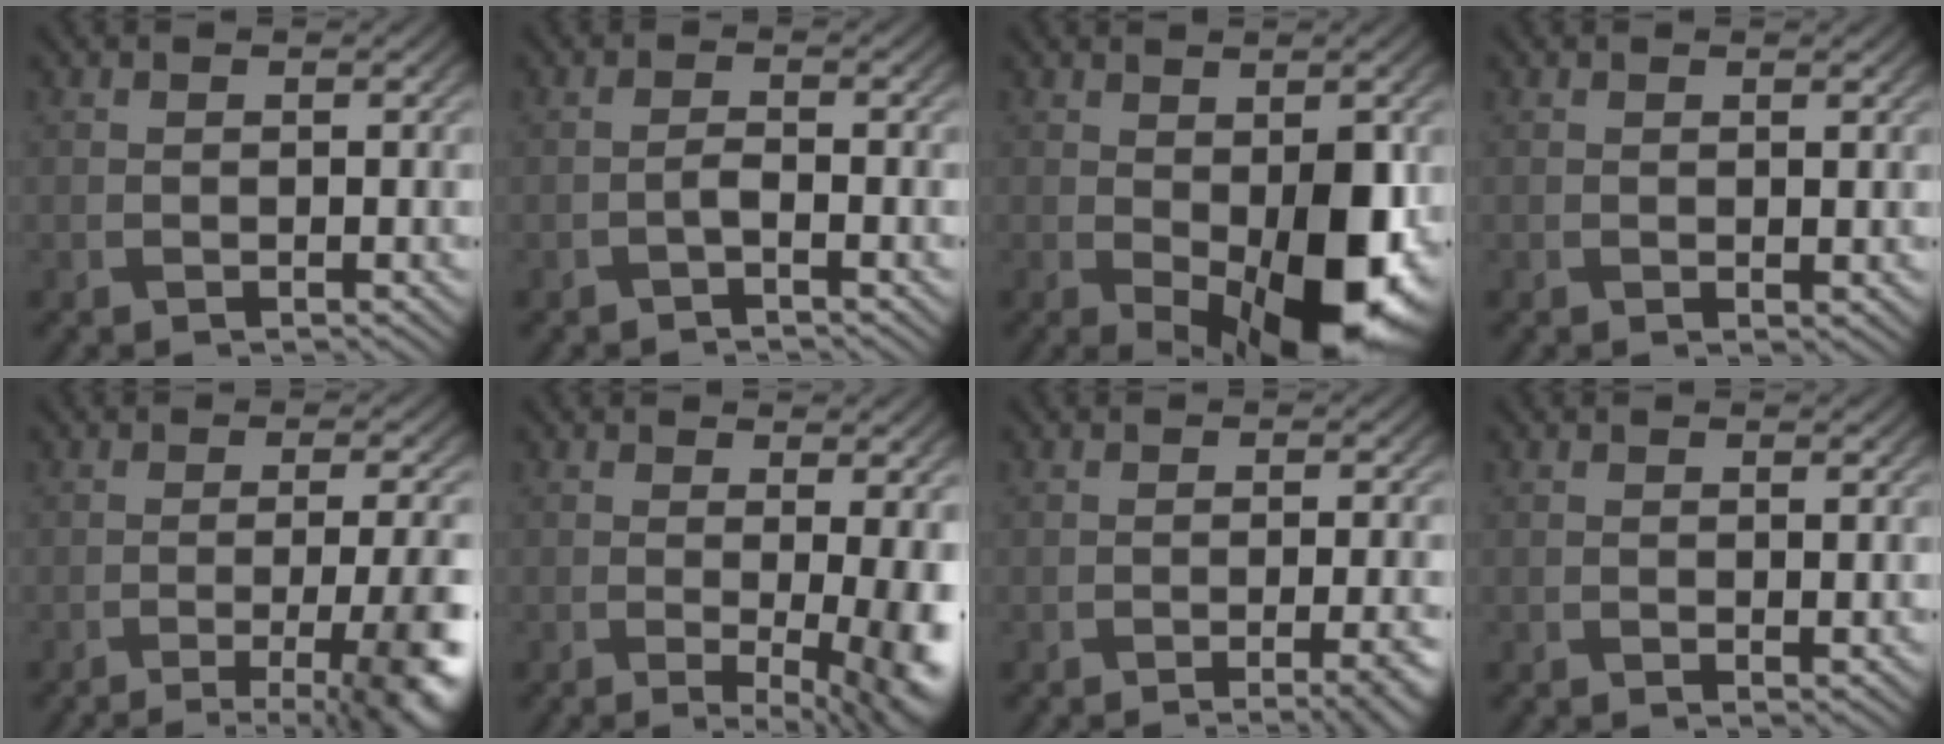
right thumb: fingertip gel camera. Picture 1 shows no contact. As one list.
[{"total": 1.3, "force": [-0.9, 0.2, 0.9], "torque": [-0.018, 0.005, -0.020]}, {"total": 12.5, "force": [-2.8, 6.1, 10.6], "torque": [-0.145, -0.032, -0.019]}, {"total": 0.6, "force": [0.4, 0.1, 0.5], "torque": [-0.005, -0.002, 0.005]}, {"total": 12.2, "force": [-5.1, 3.6, 10.6], "torque": [-0.113, -0.005, -0.066]}, {"total": 8.5, "force": [-1.0, 2.5, 8.1], "torque": [-0.074, -0.010, -0.005]}, {"total": 3.9, "force": [-1.7, 0.8, 3.4], "torque": [-0.036, 0.007, -0.028]}, {"total": 1.0, "force": [0.6, 0.2, 0.7], "torque": [-0.010, -0.005, 0.010]}]